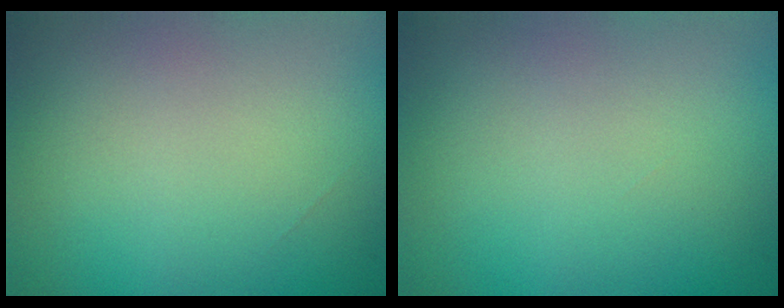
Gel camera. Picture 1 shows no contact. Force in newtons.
{"total": 0.0}